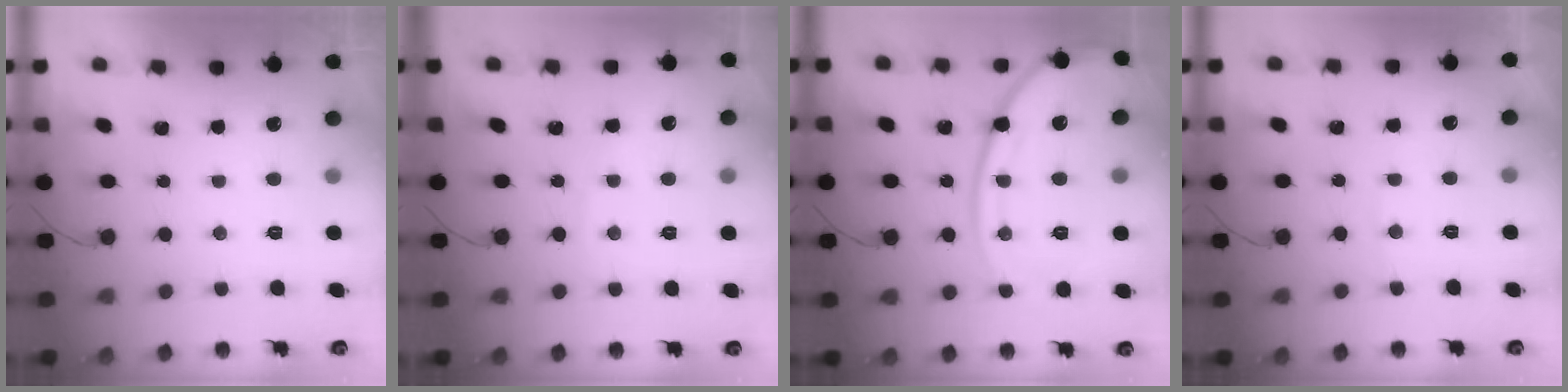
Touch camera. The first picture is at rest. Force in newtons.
{"total": 1.4, "press": 1.4, "slide": 0.3}
{"total": 17.8, "press": 17.8, "slide": 1.6}
{"total": 3.2, "press": 3.2, "slide": 0.3}